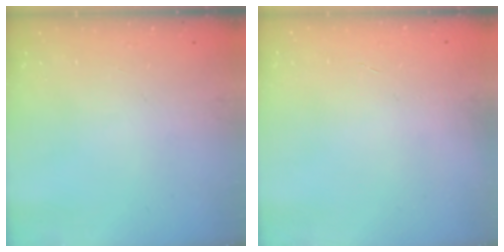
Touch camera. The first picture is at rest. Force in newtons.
{"total": 0.0}